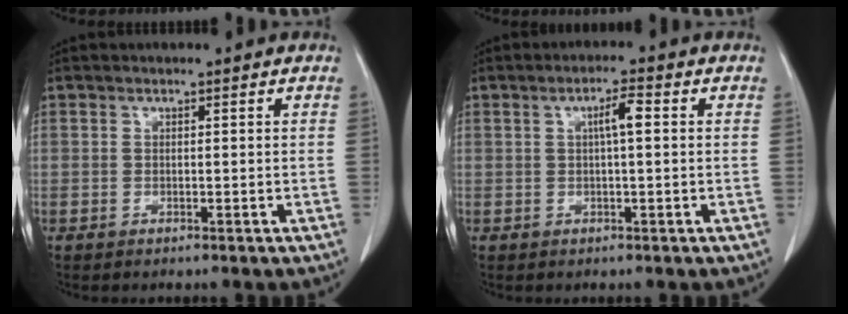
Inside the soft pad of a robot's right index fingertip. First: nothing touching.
{"total": 3.2, "force": [0.6, 0.3, 3.1], "torque": [-0.055, 0.006, 0.009]}